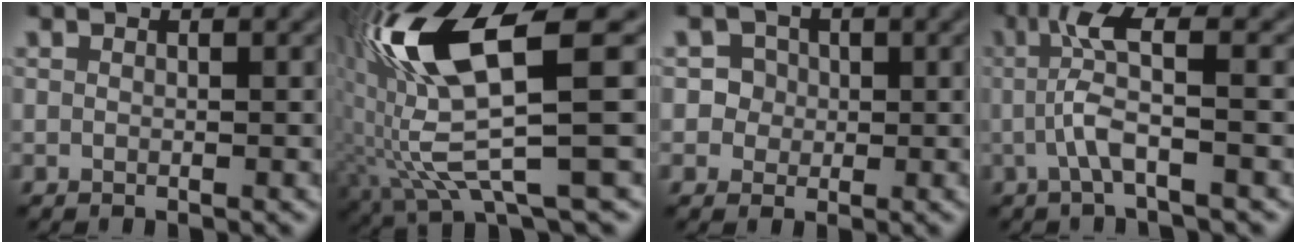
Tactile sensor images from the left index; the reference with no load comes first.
{"total": 12.2, "force": [1.4, 2.7, 11.8], "torque": [-0.241, 0.005, 0.032]}
{"total": 2.7, "force": [0.5, 2.6, 0.7], "torque": [0.004, 0.006, 0.004]}
{"total": 4.0, "force": [-0.5, 0.5, 3.9], "torque": [-0.089, 0.006, -0.010]}